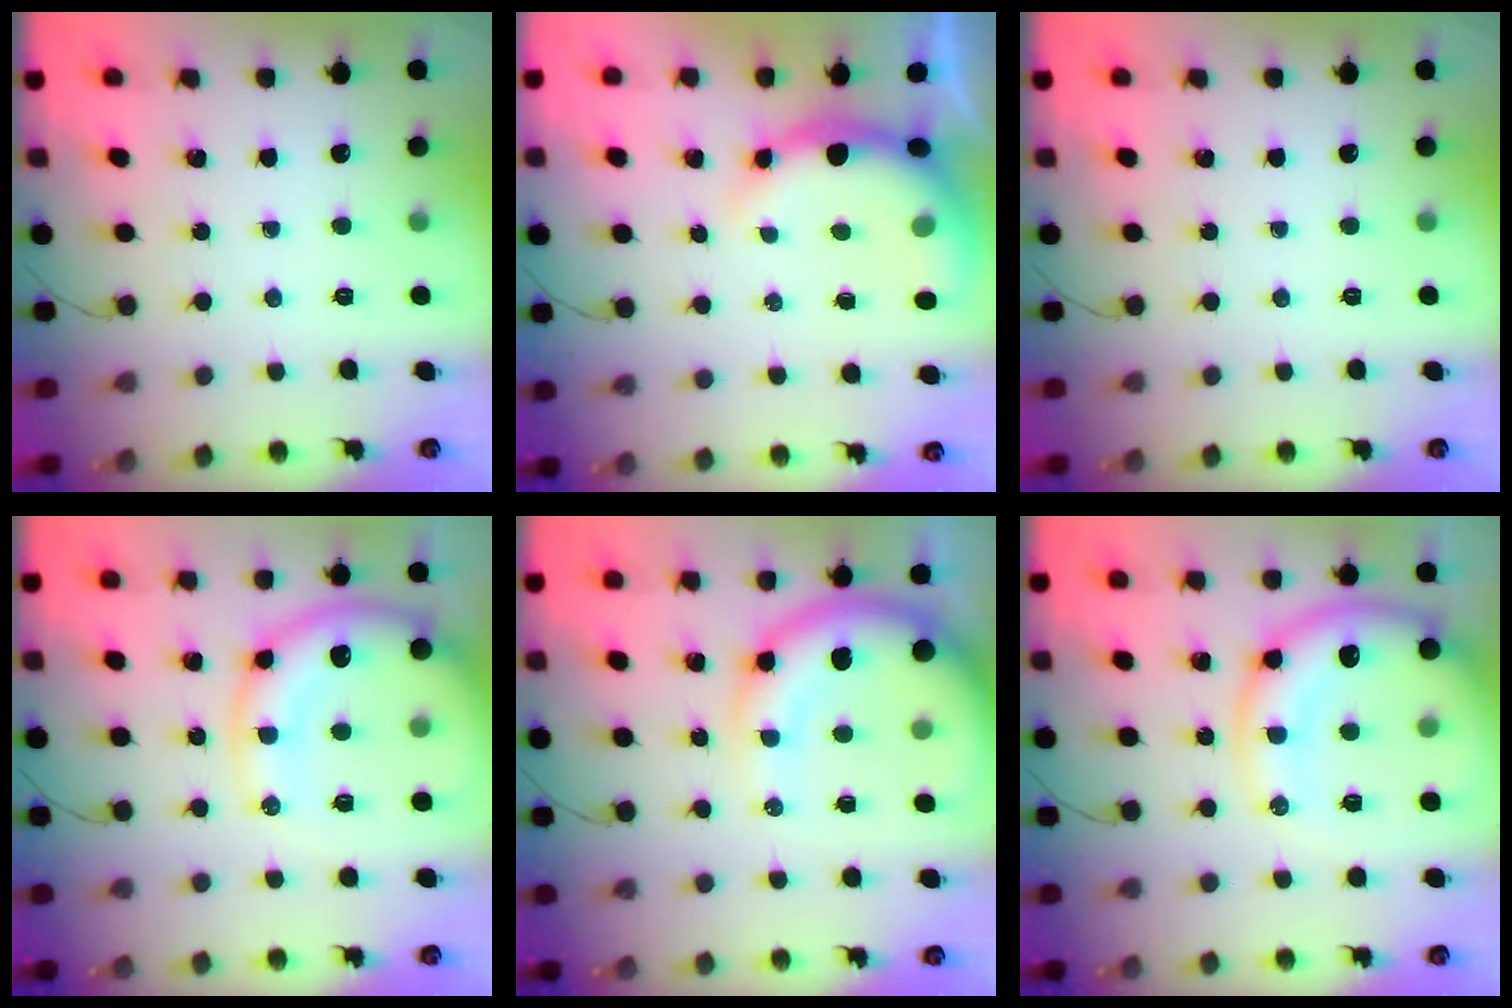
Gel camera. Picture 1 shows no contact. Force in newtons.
{"total": 9.5, "press": 9.3, "slide": 1.8}
{"total": 0.0}
{"total": 15.1, "press": 14.8, "slide": 3.1}
{"total": 13.6, "press": 13.3, "slide": 2.9}
{"total": 17.6, "press": 17.2, "slide": 3.4}